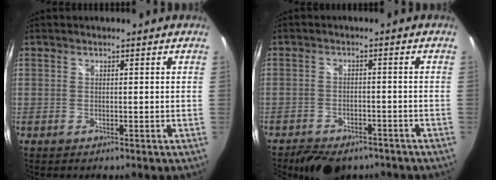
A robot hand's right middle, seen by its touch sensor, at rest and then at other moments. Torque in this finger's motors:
{"motor_torque": [0.36, -0.36, 0.22, 0.04]}